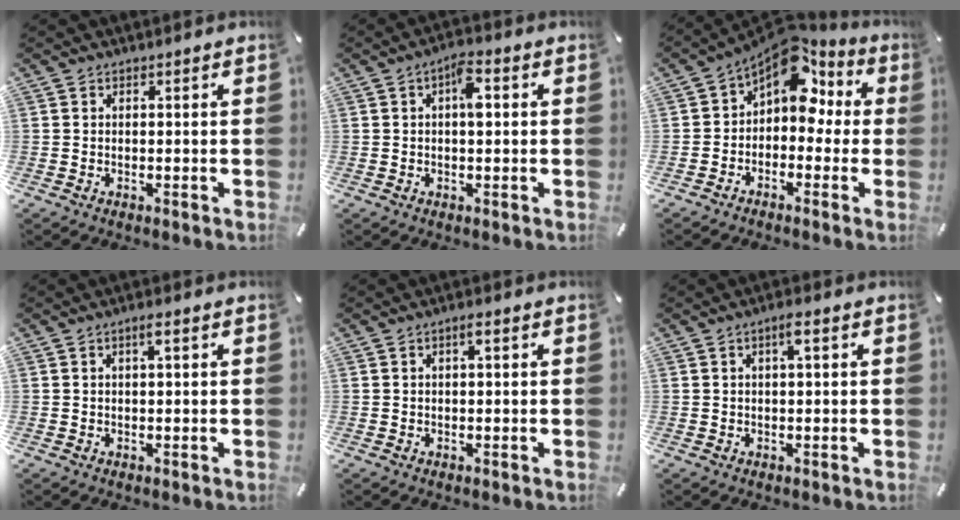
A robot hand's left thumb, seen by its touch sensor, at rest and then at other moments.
{"total": 5.0, "force": [0.8, 2.2, 4.4], "torque": [-0.066, 0.005, 0.005]}
{"total": 11.7, "force": [5.6, 7.4, 7.2], "torque": [-0.107, -0.034, 0.098]}
{"total": 2.1, "force": [0.8, 0.6, 1.8], "torque": [-0.038, 0.005, 0.012]}
{"total": 1.8, "force": [0.5, 0.7, 1.6], "torque": [-0.032, 0.005, 0.007]}
{"total": 2.8, "force": [0.9, 0.8, 2.5], "torque": [-0.051, 0.006, 0.014]}